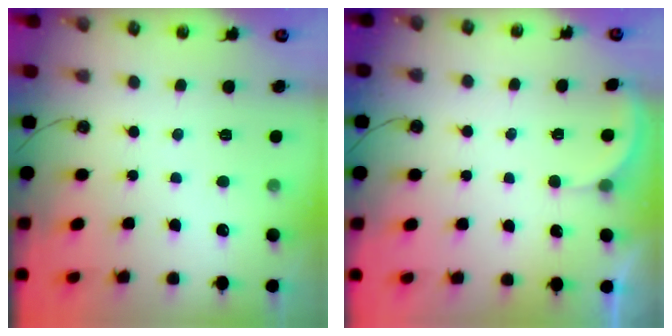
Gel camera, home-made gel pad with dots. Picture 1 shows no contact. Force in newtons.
{"total": 1.4, "press": 1.3, "slide": 0.5}